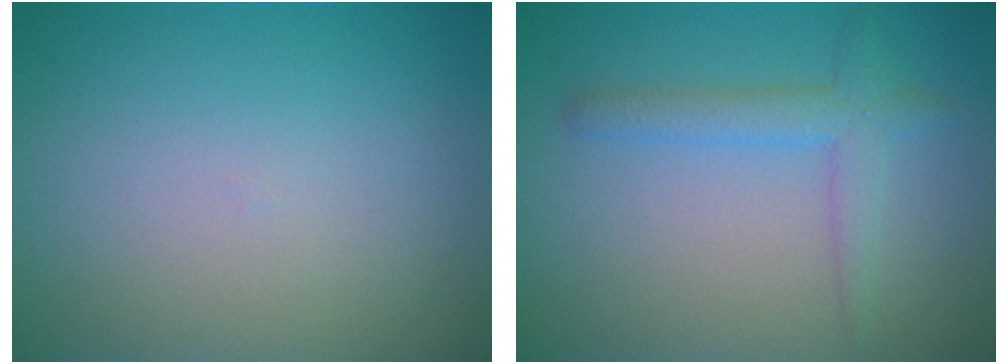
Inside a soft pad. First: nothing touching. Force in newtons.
{"total": 2.7, "press": 2.7, "slide": 0.2}